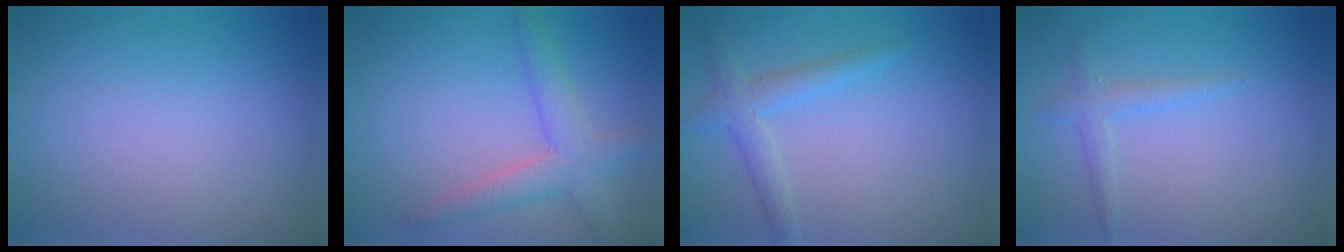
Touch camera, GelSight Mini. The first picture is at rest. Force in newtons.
{"total": 3.4, "press": 3.4, "slide": 0.3}
{"total": 2.4, "press": 2.4, "slide": 0.1}
{"total": 0.9, "press": 0.9, "slide": 0.1}